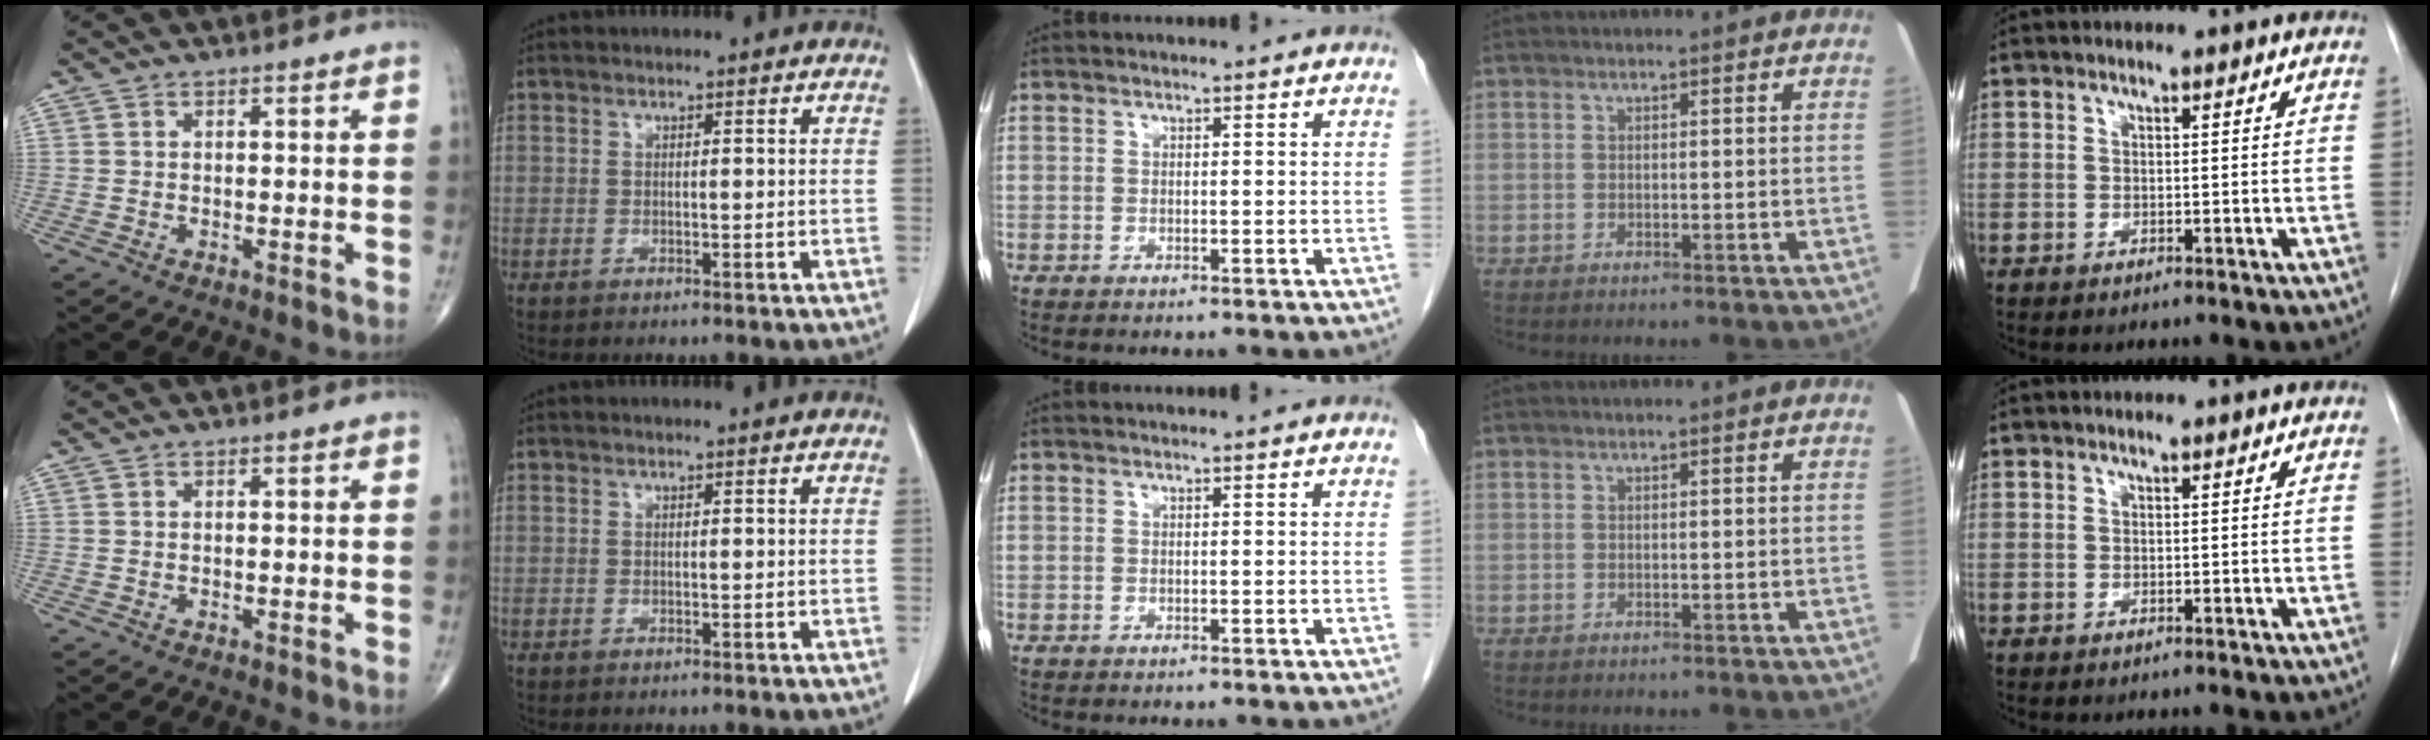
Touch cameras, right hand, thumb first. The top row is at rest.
{}